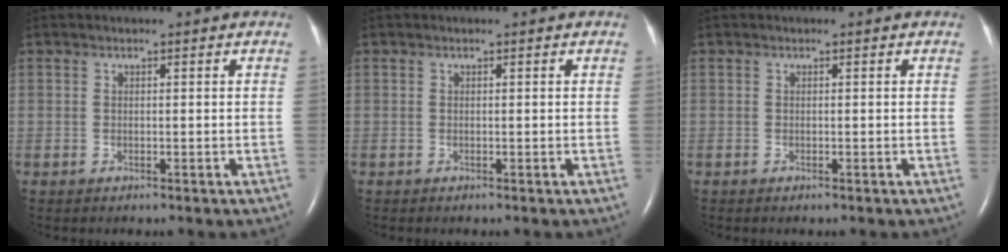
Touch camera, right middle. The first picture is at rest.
{"total": 0.0}
{"total": 0.0}